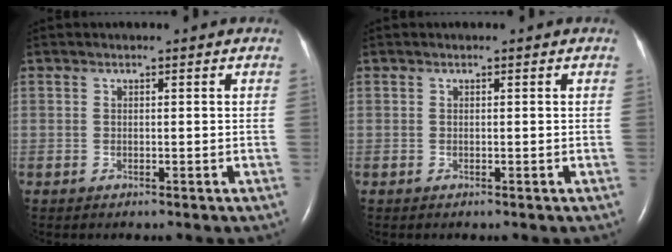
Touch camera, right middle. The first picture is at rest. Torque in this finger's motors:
{"motor_torque": [0.00, 0.00, 0.00, 0.00]}